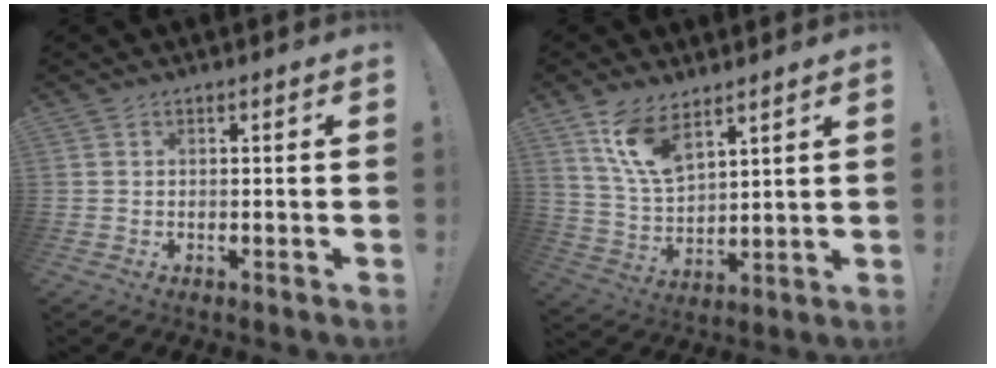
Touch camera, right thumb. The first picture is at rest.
{"total": 11.7, "force": [8.0, 5.4, 6.5], "torque": [-0.141, -0.033, 0.158]}